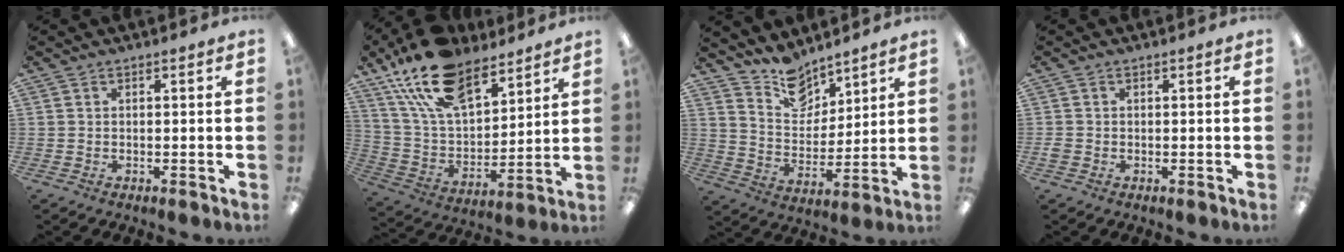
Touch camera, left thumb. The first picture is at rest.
{"total": 20.8, "force": [14.4, 10.1, 11.1], "torque": [-0.213, -0.066, 0.261]}
{"total": 11.4, "force": [9.5, 5.6, 2.8], "torque": [-0.045, -0.066, 0.181]}
{"total": 1.3, "force": [-0.4, 1.1, 0.7], "torque": [-0.010, 0.004, -0.007]}